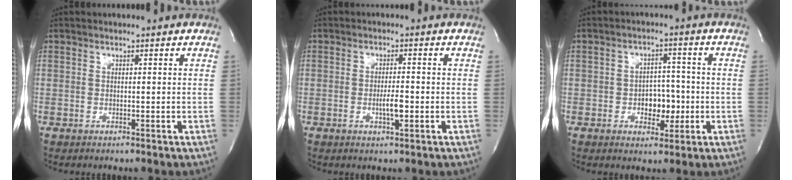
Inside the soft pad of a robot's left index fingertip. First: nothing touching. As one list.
[{"total": 2.8, "force": [-1.0, 0.5, 2.6], "torque": [-0.052, -0.005, -0.014]}, {"total": 5.0, "force": [-1.3, 3.2, 3.6], "torque": [-0.049, 0.005, -0.017]}]